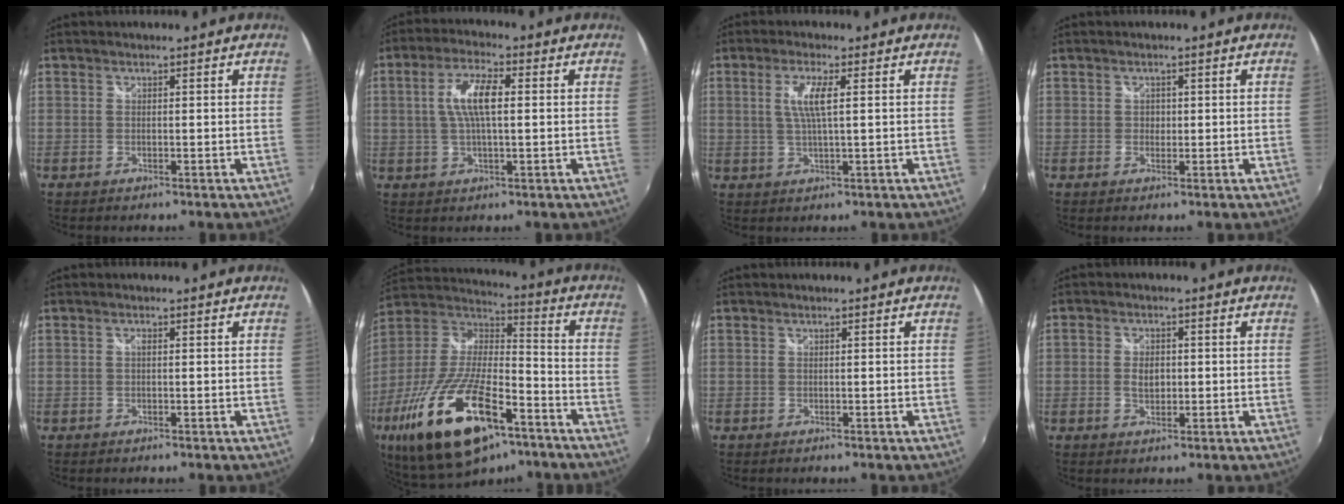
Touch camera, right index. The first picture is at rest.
{"total": 7.8, "force": [1.0, 2.4, 7.4], "torque": [-0.145, 0.009, 0.020]}
{"total": 5.1, "force": [1.1, 0.5, 5.0], "torque": [-0.098, -0.003, 0.022]}
{"total": 1.3, "force": [-0.1, 1.3, 0.3], "torque": [0.000, 0.000, -0.003]}
{"total": 0.6, "force": [0.0, 0.2, 0.5], "torque": [-0.010, 0.003, -0.002]}
{"total": 27.0, "force": [-14.3, 10.5, 20.3], "torque": [-0.405, -0.046, -0.247]}
{"total": 0.0}
{"total": 3.4, "force": [-0.4, 2.3, 2.5], "torque": [-0.046, 0.003, -0.009]}